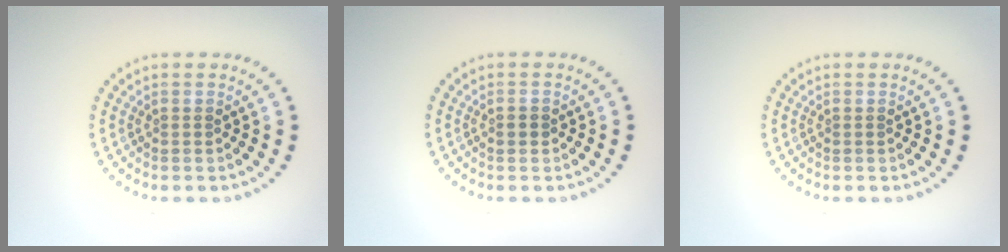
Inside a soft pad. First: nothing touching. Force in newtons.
{"total": 1.1, "press": 1.1, "slide": 0.1}
{"total": 0.0}